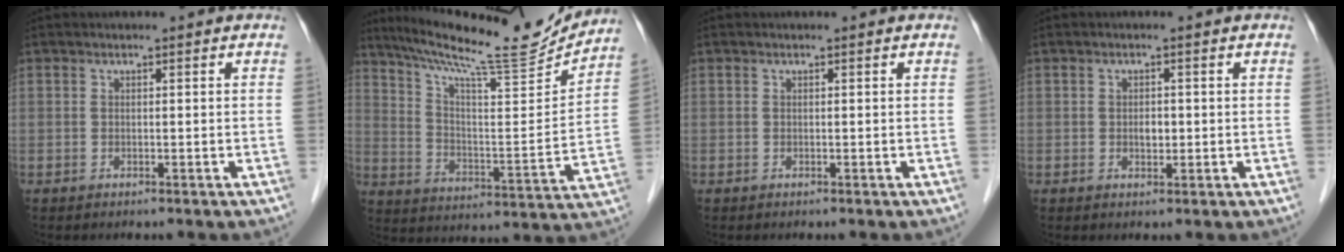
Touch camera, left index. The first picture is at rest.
{"total": 19.9, "force": [18.1, 1.0, 8.3], "torque": [-0.145, -0.038, 0.271]}
{"total": 0.0}
{"total": 1.6, "force": [-0.5, 1.0, 1.2], "torque": [-0.020, -0.003, -0.008]}